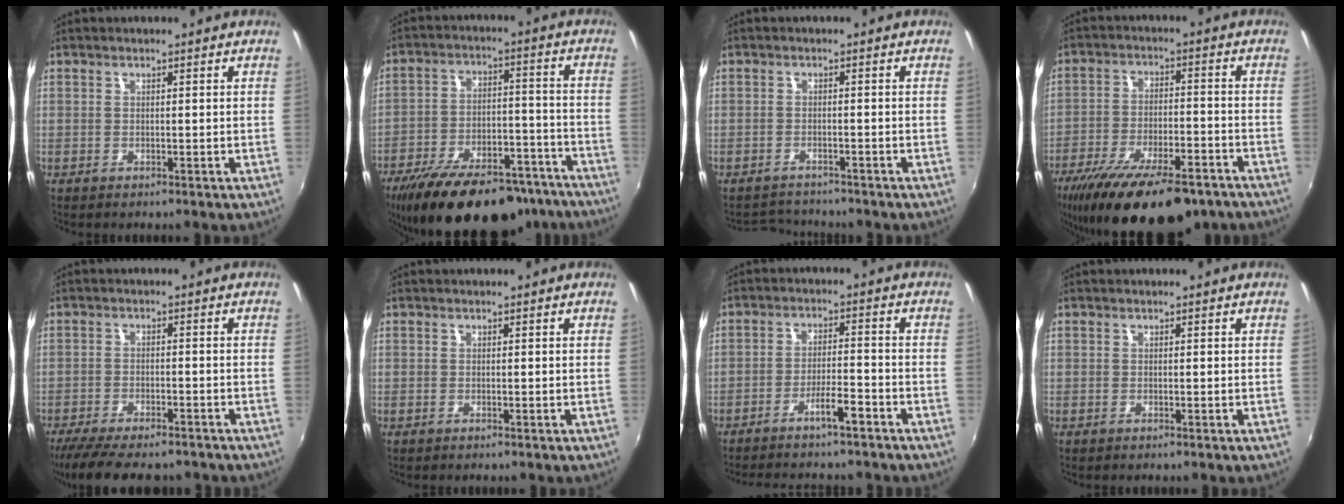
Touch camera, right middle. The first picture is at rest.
{"total": 26.9, "force": [-21.4, 10.0, 12.8], "torque": [-0.235, 0.000, -0.293]}
{"total": 4.0, "force": [-3.9, 1.0, 0.1], "torque": [-0.016, 0.005, -0.066]}
{"total": 21.6, "force": [-15.9, 7.0, 12.9], "torque": [-0.241, -0.045, -0.237]}
{"total": 13.1, "force": [-10.9, 3.6, 6.4], "torque": [-0.139, -0.036, -0.170]}
{"total": 0.0}
{"total": 7.1, "force": [-6.0, 0.9, 3.7], "torque": [-0.076, 0.005, -0.093]}
{"total": 0.0}